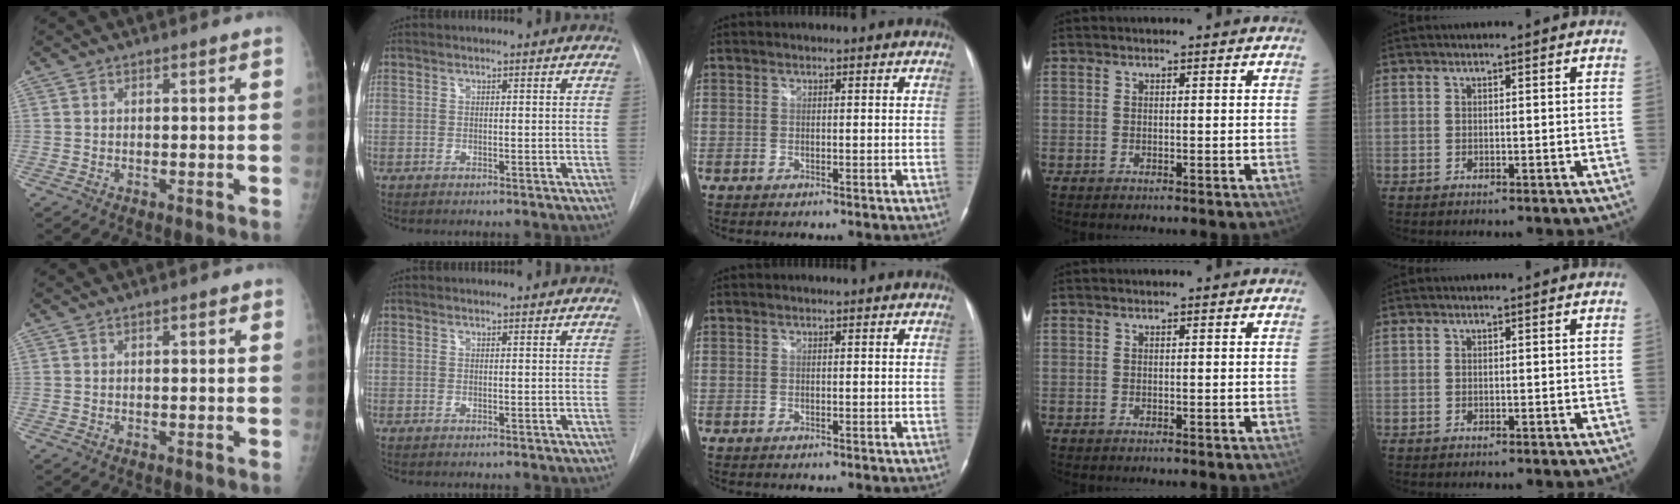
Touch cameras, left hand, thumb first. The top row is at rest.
{"thumb": {"total": 1.2, "force": [0.5, 0.4, 1.0], "torque": [-0.012, 0.002, 0.005]}, "index": {"total": 0.9, "force": [0.9, 0.1, 0.1], "torque": [-0.008, 0.005, 0.009]}}